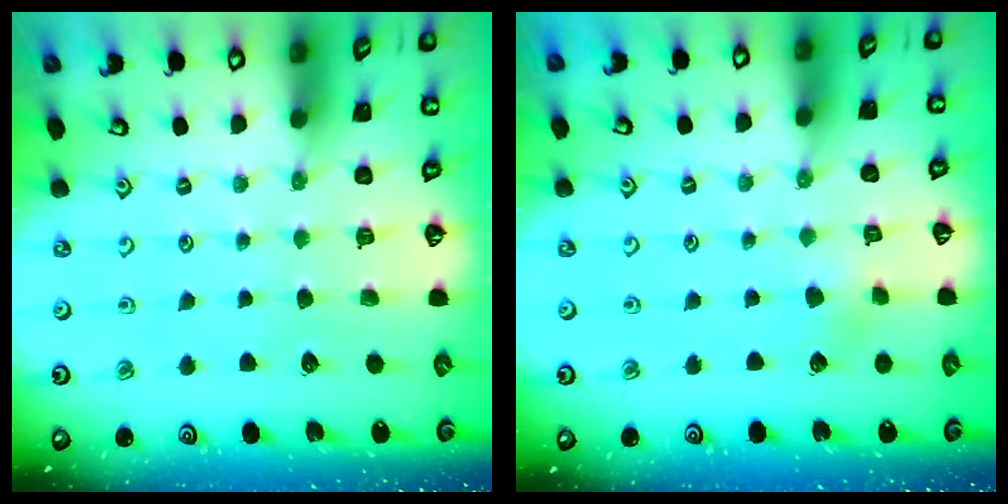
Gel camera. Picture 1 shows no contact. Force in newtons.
{"total": 2.5, "press": 2.5, "slide": 0.4}